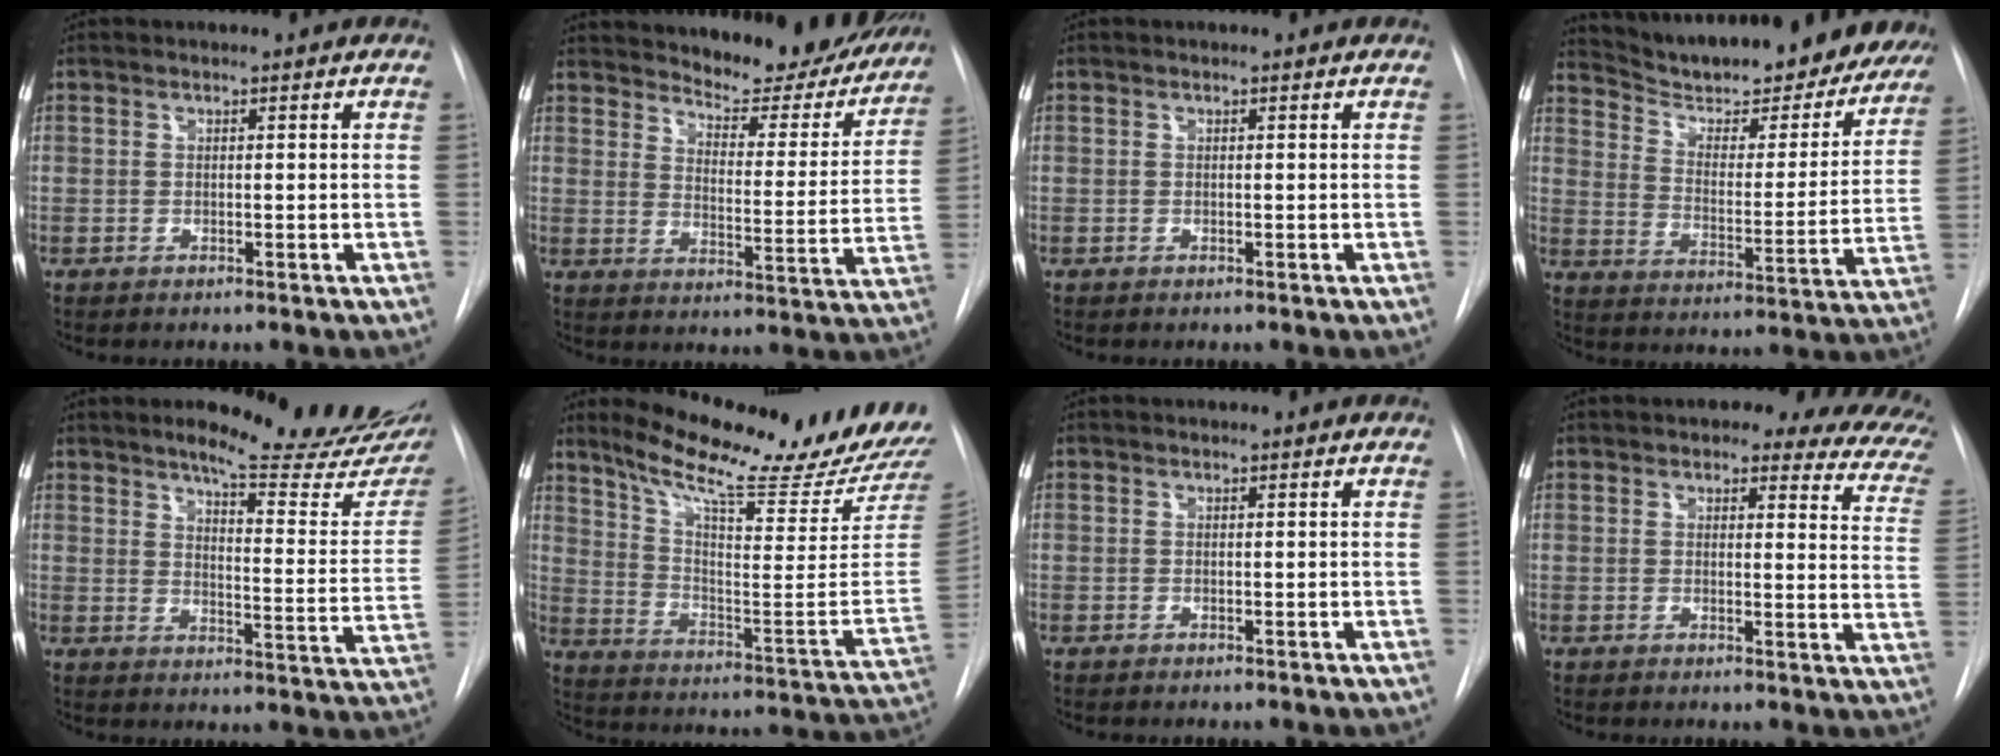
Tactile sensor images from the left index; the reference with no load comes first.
{"total": 20.7, "force": [18.9, 5.3, 6.4], "torque": [-0.079, -0.049, 0.233]}
{"total": 0.0}
{"total": 27.6, "force": [24.9, 5.8, 10.4], "torque": [-0.163, -0.050, 0.327]}
{"total": 19.8, "force": [16.9, 2.4, 10.0], "torque": [-0.126, -0.074, 0.199]}
{"total": 23.2, "force": [20.7, 0.0, 10.6], "torque": [-0.171, -0.098, 0.292]}
{"total": 0.0}
{"total": 14.5, "force": [11.1, 4.6, 8.2], "torque": [-0.069, -0.009, 0.099]}